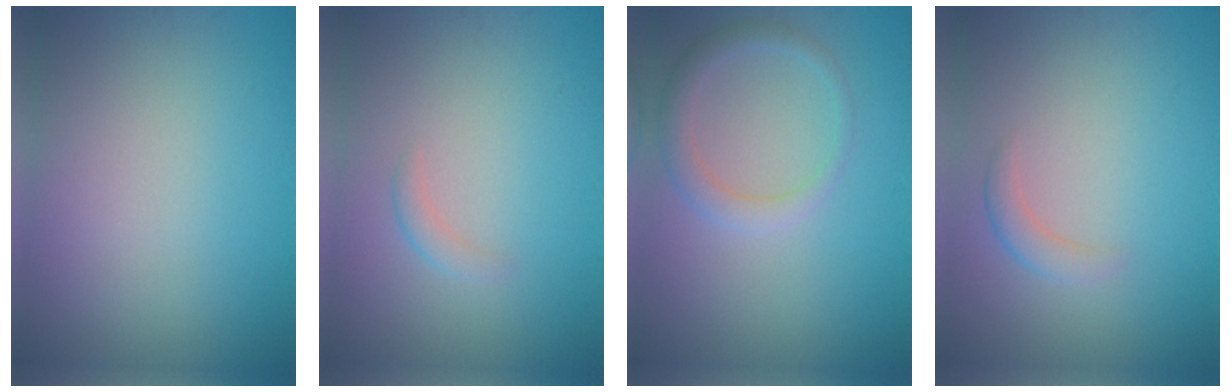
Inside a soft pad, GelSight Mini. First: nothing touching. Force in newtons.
{"total": 1.0, "press": 1.0, "slide": 0.0}
{"total": 2.4, "press": 2.4, "slide": 0.1}
{"total": 1.6, "press": 1.6, "slide": 0.0}